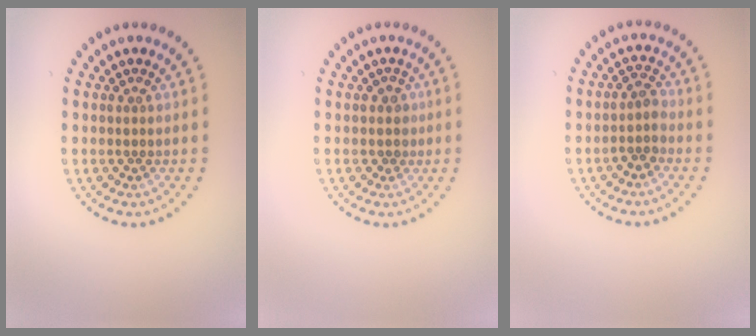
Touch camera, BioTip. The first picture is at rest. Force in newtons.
{"total": 1.0, "press": 0.7, "slide": 0.7}
{"total": 1.9, "press": 1.5, "slide": 1.2}